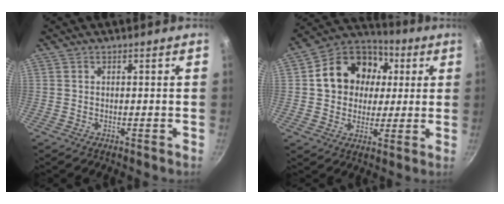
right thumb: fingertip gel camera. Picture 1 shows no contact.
{"total": 17.1, "force": [3.5, 14.0, 9.2], "torque": [-0.130, 0.023, 0.049]}